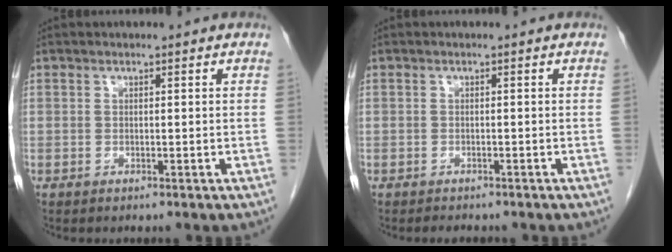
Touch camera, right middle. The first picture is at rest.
{"total": 1.7, "force": [-1.5, 0.6, 0.4], "torque": [-0.013, -0.005, -0.018]}